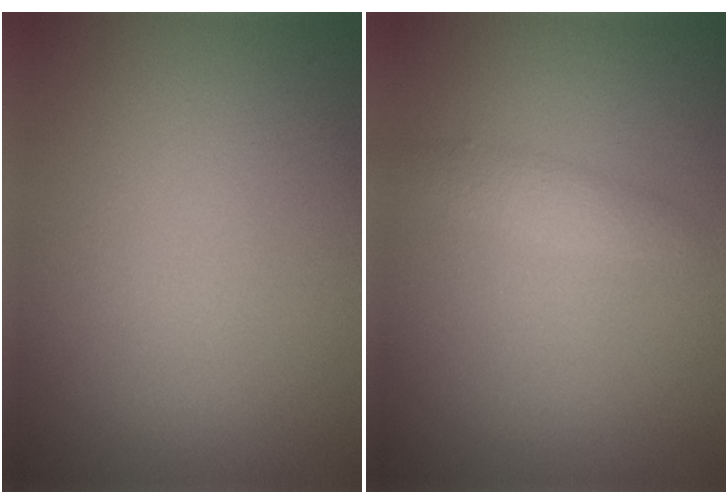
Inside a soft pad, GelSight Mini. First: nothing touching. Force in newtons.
{"total": 1.4, "press": 1.4, "slide": 0.0}